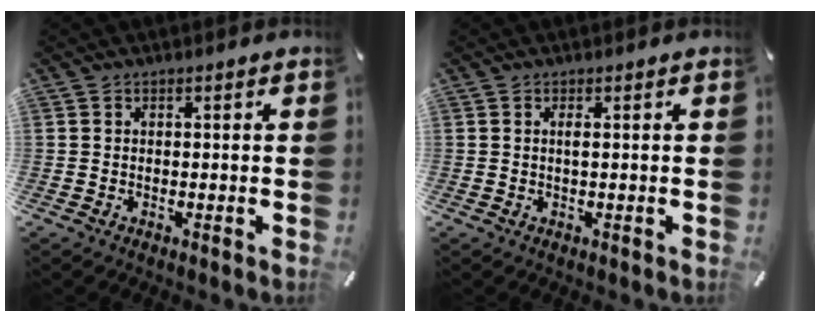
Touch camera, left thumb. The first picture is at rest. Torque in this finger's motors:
{"motor_torque": [0.00, 0.25, 0.22, -0.09, 0.00]}